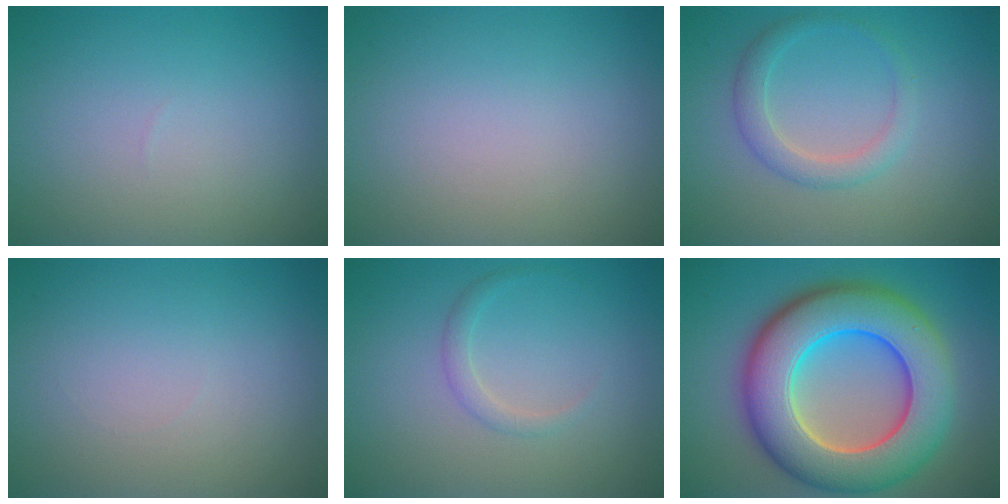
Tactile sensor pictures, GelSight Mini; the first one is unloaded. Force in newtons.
{"total": 0.0}
{"total": 2.4, "press": 2.4, "slide": 0.1}
{"total": 0.0}
{"total": 1.2, "press": 1.2, "slide": 0.1}
{"total": 12.7, "press": 12.7, "slide": 0.8}